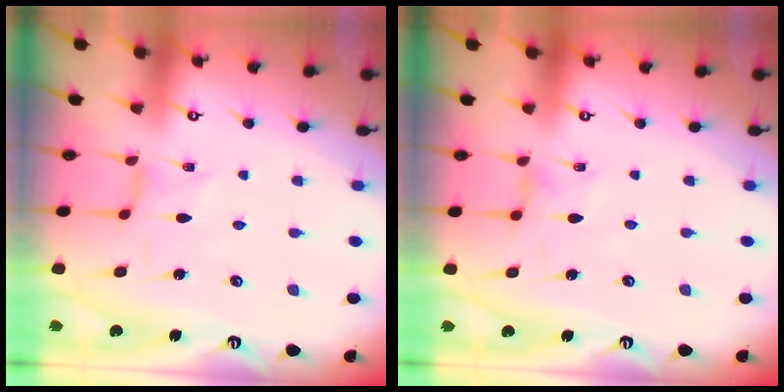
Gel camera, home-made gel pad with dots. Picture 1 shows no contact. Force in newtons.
{"total": 0.0}